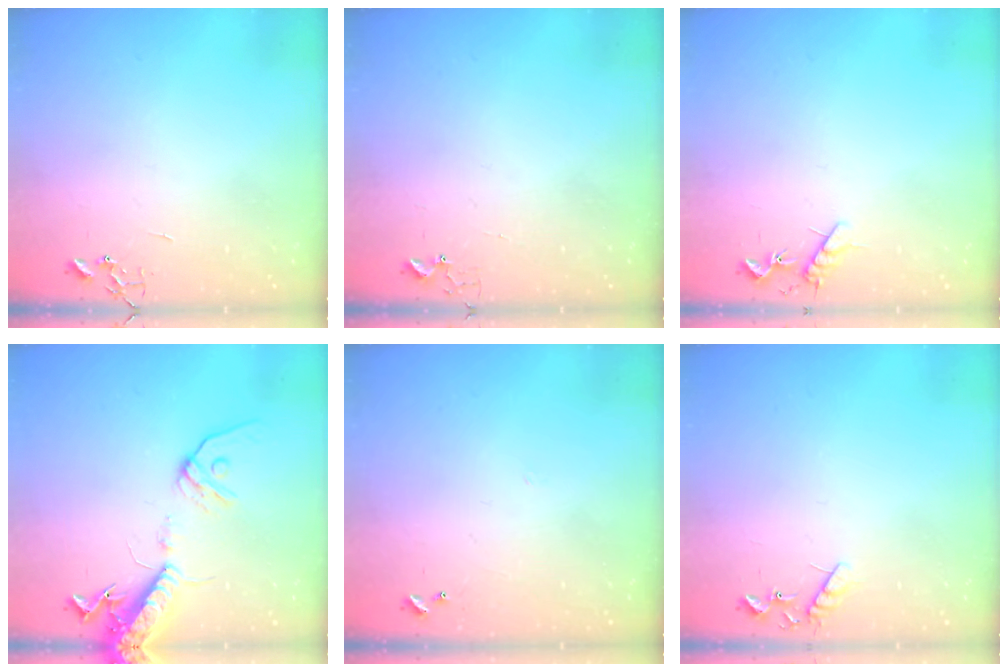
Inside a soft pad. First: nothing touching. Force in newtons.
{"total": 2.7, "press": 2.7, "slide": 0.3}
{"total": 7.0, "press": 6.9, "slide": 0.6}
{"total": 15.4, "press": 15.0, "slide": 3.4}
{"total": 4.5, "press": 4.4, "slide": 0.4}
{"total": 8.0, "press": 8.0, "slide": 0.4}